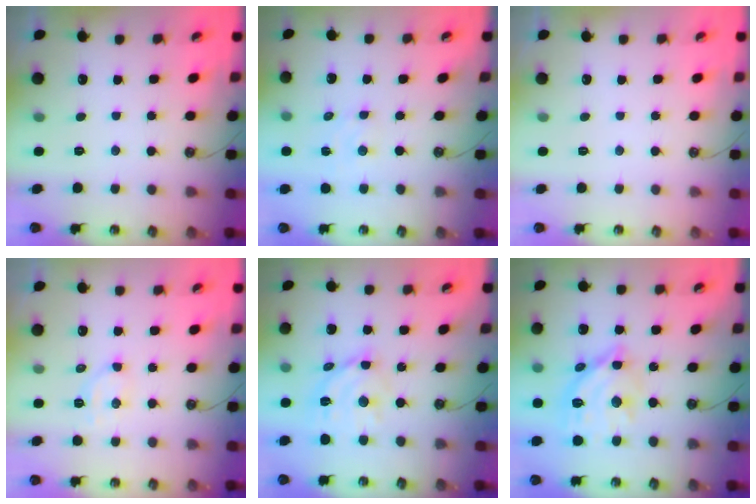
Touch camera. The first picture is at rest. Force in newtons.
{"total": 1.5, "press": 1.5, "slide": 0.2}
{"total": 0.0}
{"total": 4.3, "press": 4.2, "slide": 0.8}
{"total": 12.6, "press": 12.5, "slide": 1.0}
{"total": 14.7, "press": 14.6, "slide": 1.3}